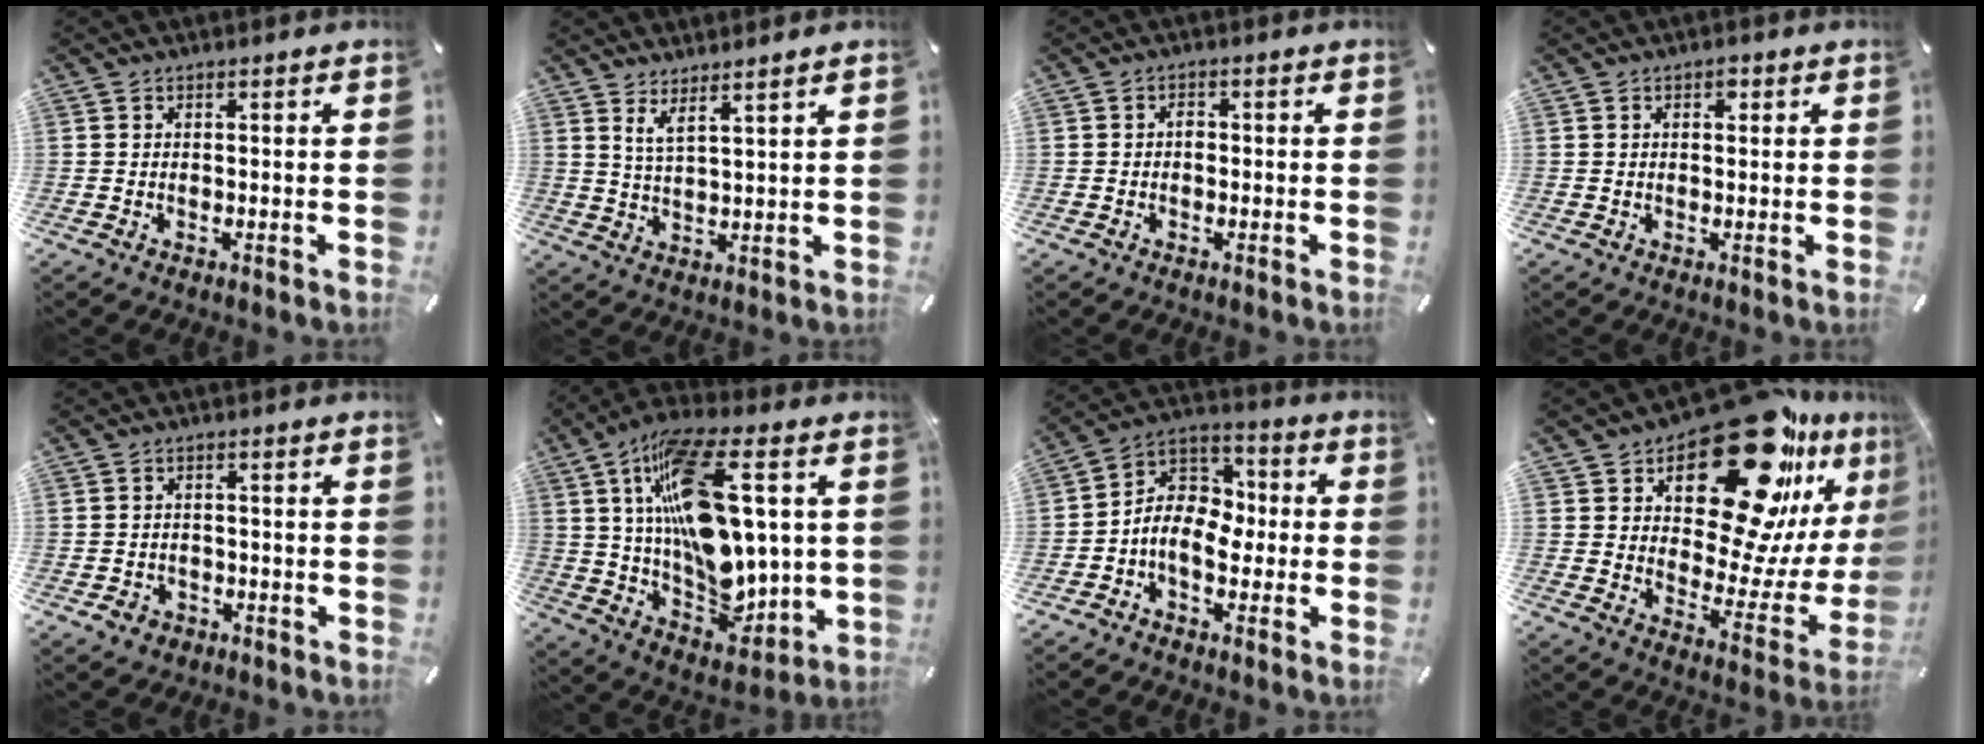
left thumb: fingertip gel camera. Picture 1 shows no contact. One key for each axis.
{"total": 4.2, "fx": 3.6, "fy": -0.1, "fz": 2.2, "tx": -0.052, "ty": -0.017, "tz": 0.063}
{"total": 1.6, "fx": -0.3, "fy": 1.1, "fz": 1.1, "tx": -0.022, "ty": 0.005, "tz": -0.007}
{"total": 1.9, "fx": 0.7, "fy": 1.2, "fz": 1.3, "tx": -0.012, "ty": -0.002, "tz": 0.008}
{"total": 3.1, "fx": -1.5, "fy": 2.6, "fz": 0.9, "tx": -0.015, "ty": 0.007, "tz": -0.029}
{"total": 22.0, "fx": 5.2, "fy": 11.5, "fz": 18.0, "tx": -0.322, "ty": -0.028, "tz": 0.094}
{"total": 10.0, "fx": -2.8, "fy": 7.7, "fz": 5.7, "tx": -0.125, "ty": 0.009, "tz": -0.054}
{"total": 28.9, "fx": 18.1, "fy": 13.4, "fz": 18.1, "tx": -0.243, "ty": -0.127, "tz": 0.302}